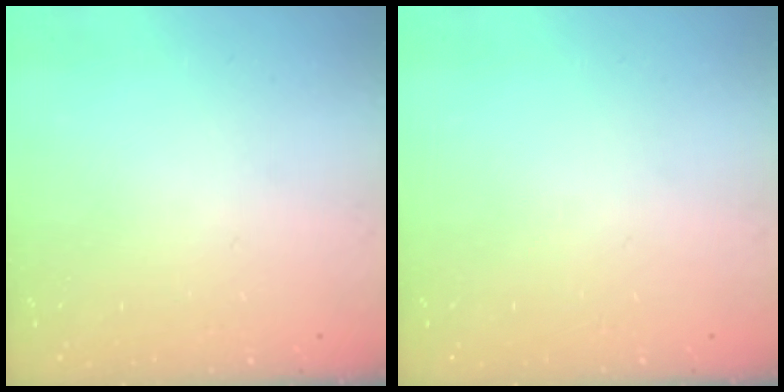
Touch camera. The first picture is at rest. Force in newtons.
{"total": 0.0}